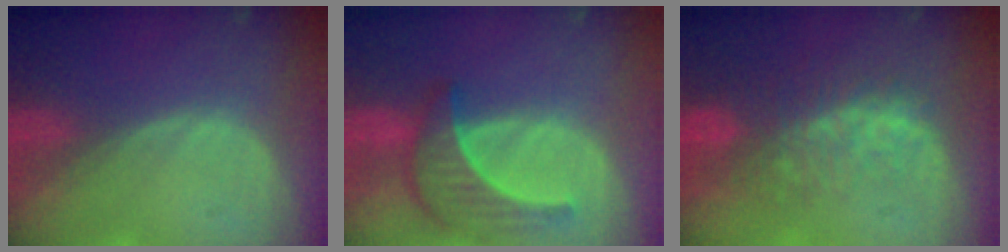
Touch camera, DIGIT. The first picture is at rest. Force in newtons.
{"total": 6.8, "press": 6.8, "slide": 0.7}
{"total": 9.5, "press": 8.2, "slide": 4.8}